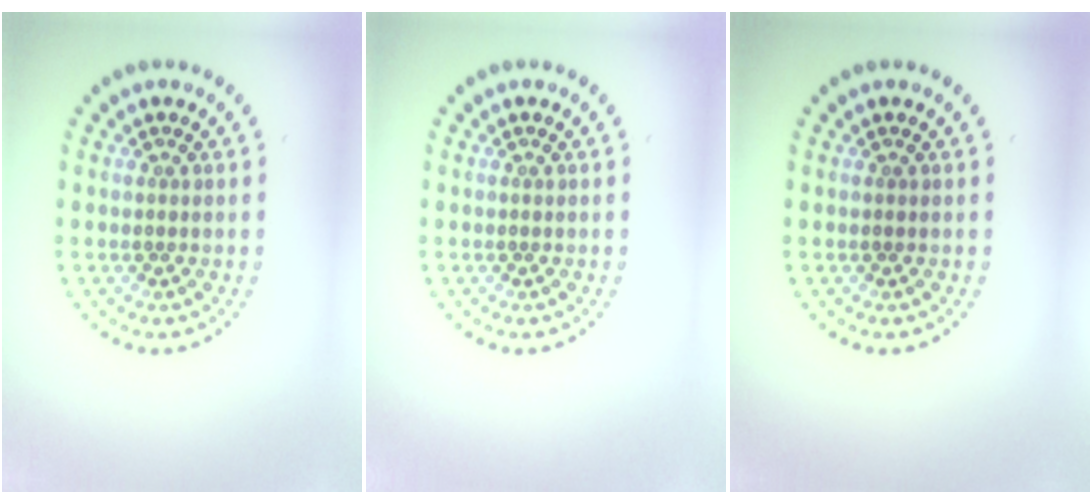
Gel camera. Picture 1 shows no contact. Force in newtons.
{"total": 0.0}
{"total": 0.0}